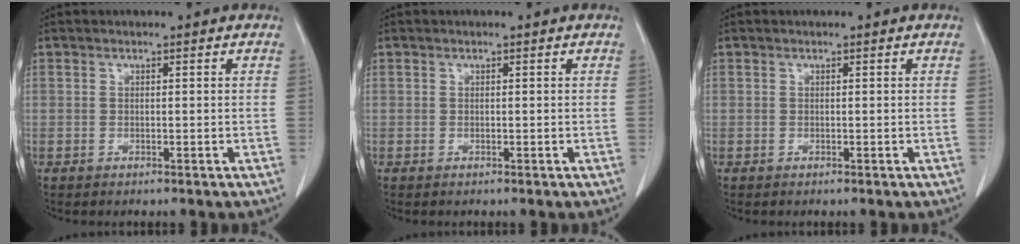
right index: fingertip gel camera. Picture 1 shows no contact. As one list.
[{"total": 0.0}, {"total": 0.0}]